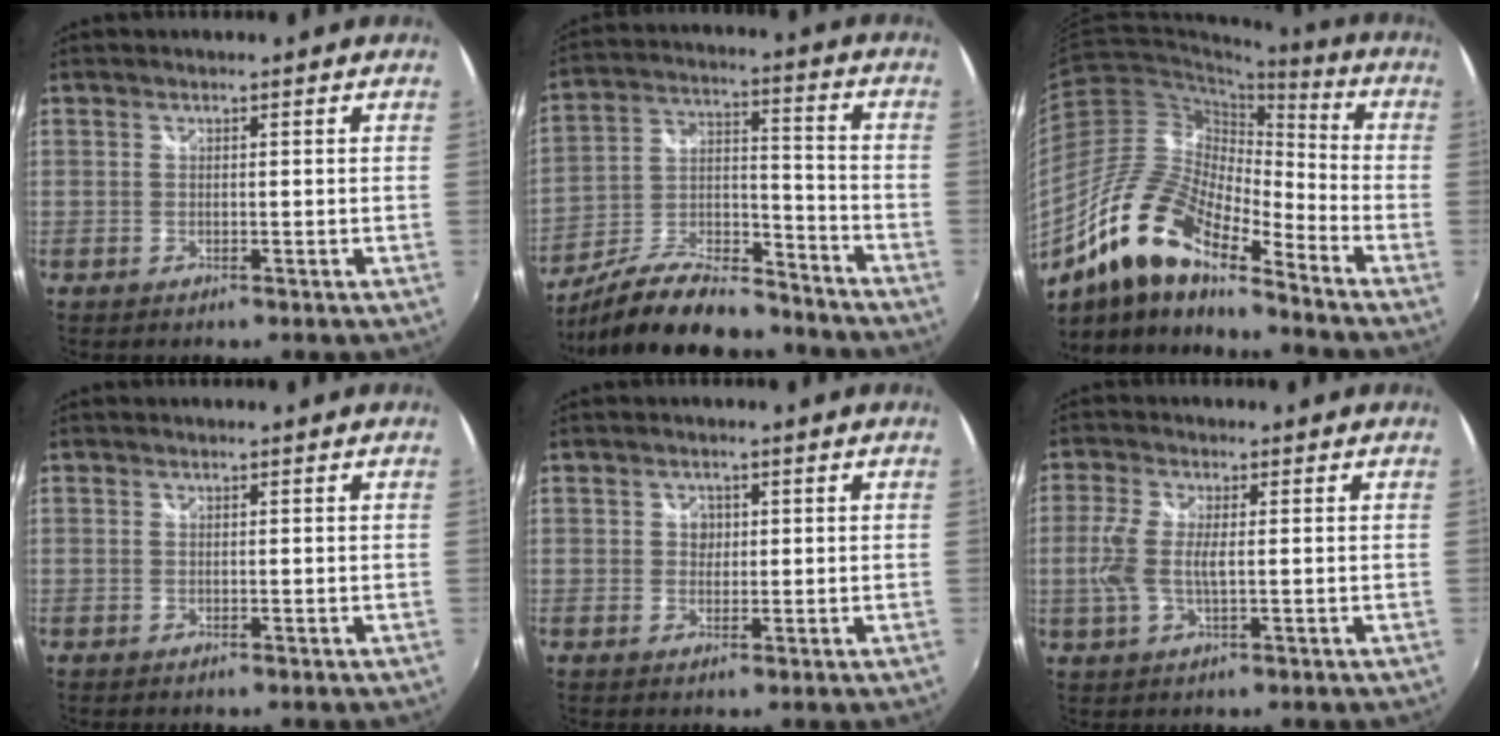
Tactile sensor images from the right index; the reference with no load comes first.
{"total": 19.5, "force": [-15.5, 6.1, 10.1], "torque": [-0.197, 0.000, -0.254]}
{"total": 17.3, "force": [-12.0, 5.3, 11.3], "torque": [-0.210, -0.004, -0.240]}
{"total": 0.0}
{"total": 2.0, "force": [0.2, 1.9, 0.6], "torque": [-0.005, 0.004, 0.001]}
{"total": 6.0, "force": [-0.1, 2.1, 5.6], "torque": [-0.125, -0.001, -0.002]}